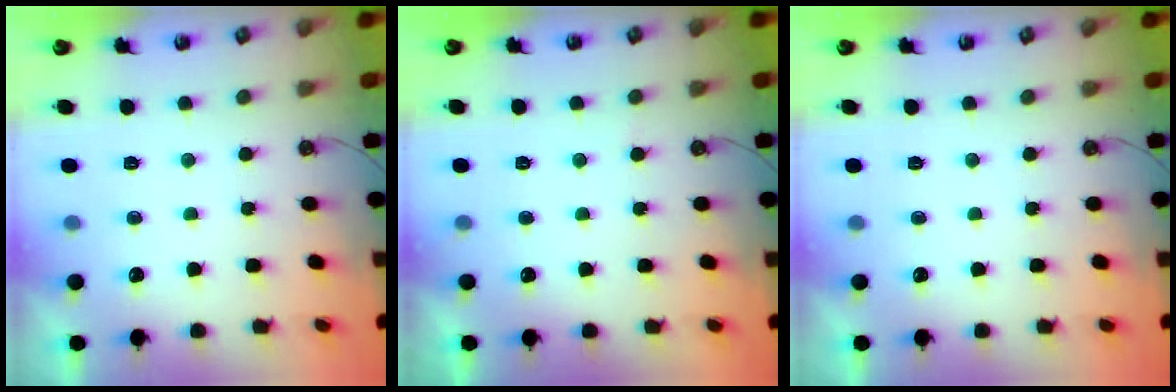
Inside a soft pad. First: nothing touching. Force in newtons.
{"total": 4.0, "press": 4.0, "slide": 0.3}
{"total": 0.0}